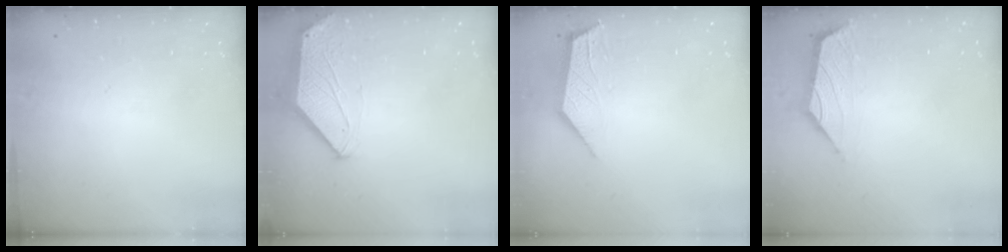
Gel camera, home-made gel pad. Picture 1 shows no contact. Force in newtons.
{"total": 0.5, "press": 0.5, "slide": 0.3}
{"total": 4.0, "press": 3.9, "slide": 0.6}
{"total": 1.4, "press": 1.2, "slide": 0.6}